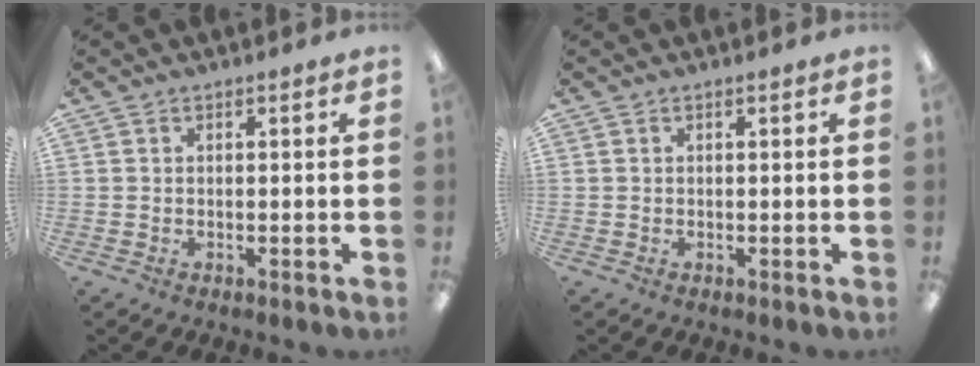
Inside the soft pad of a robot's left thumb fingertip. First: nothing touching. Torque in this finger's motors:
{"motor_torque": [0.00, 0.00, 0.01, -0.01, 0.00]}